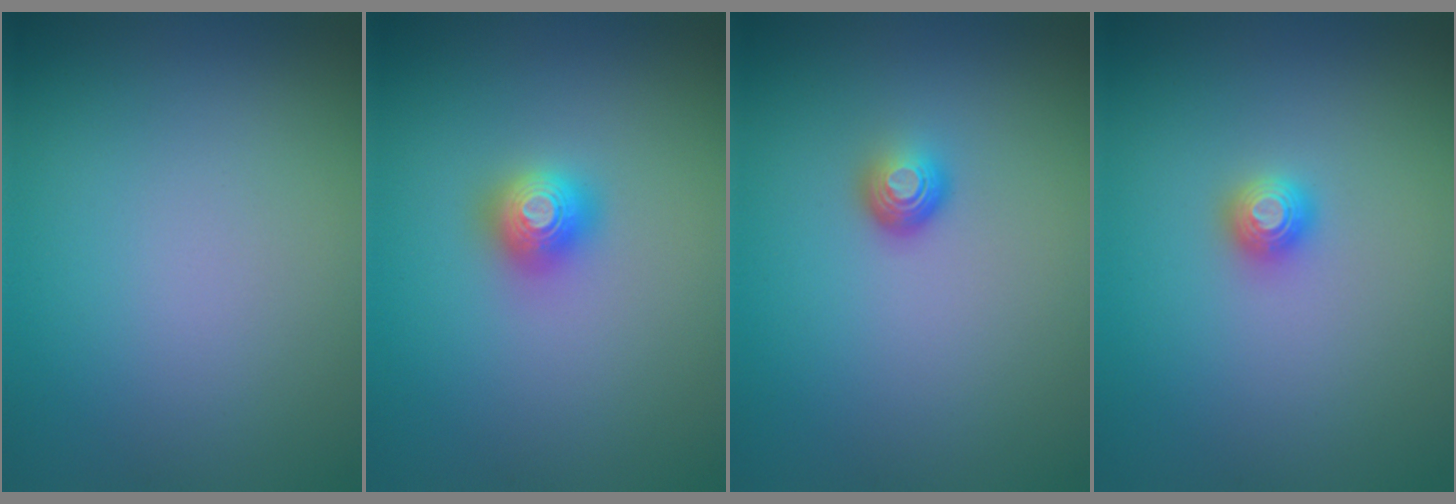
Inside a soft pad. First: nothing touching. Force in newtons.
{"total": 2.0, "press": 2.0, "slide": 0.2}
{"total": 1.8, "press": 1.1, "slide": 1.4}
{"total": 1.5, "press": 1.5, "slide": 0.2}